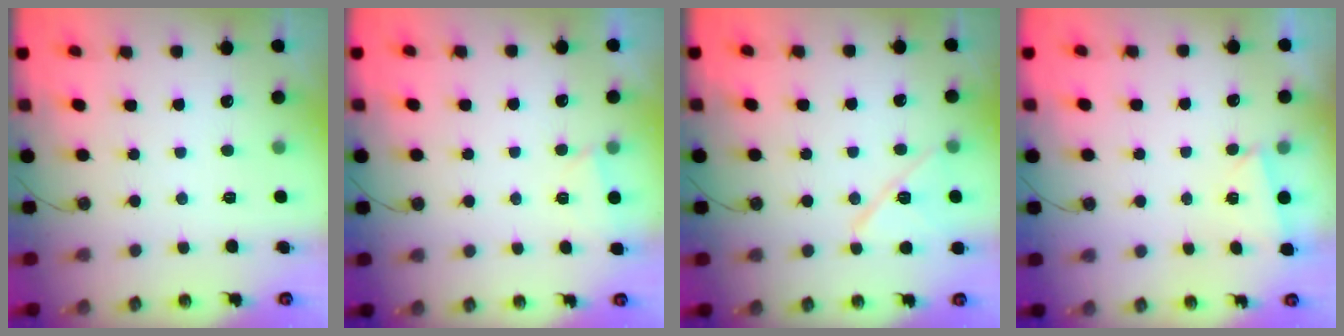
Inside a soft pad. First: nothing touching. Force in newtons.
{"total": 1.7, "press": 1.7, "slide": 0.3}
{"total": 11.8, "press": 11.7, "slide": 1.7}
{"total": 1.0, "press": 0.9, "slide": 0.4}